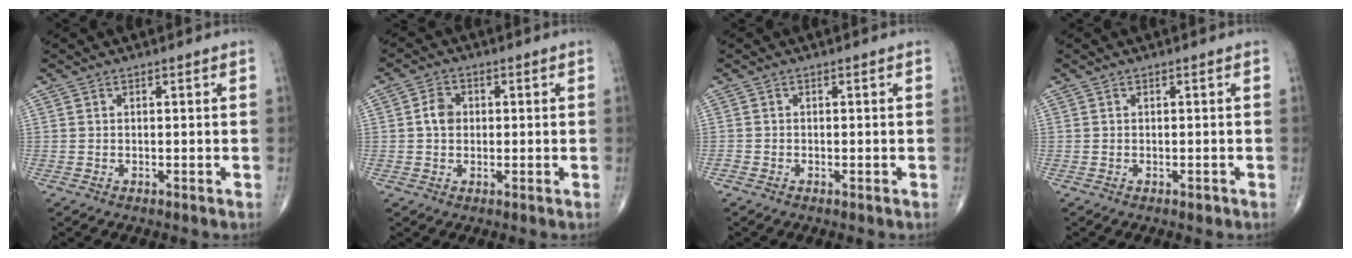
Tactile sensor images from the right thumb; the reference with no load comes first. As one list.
[{"total": 3.7, "force": [0.2, 3.0, 2.2], "torque": [-0.033, 0.008, -0.002]}, {"total": 0.5, "force": [-0.4, 0.3, 0.2], "torque": [-0.004, -0.001, -0.013]}, {"total": 0.6, "force": [-0.3, 0.4, 0.3], "torque": [-0.003, 0.000, -0.006]}]